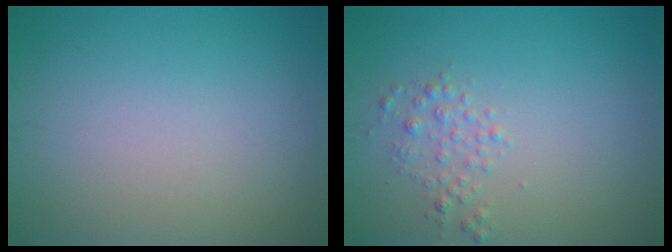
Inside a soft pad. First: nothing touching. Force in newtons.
{"total": 1.5, "press": 1.5, "slide": 0.0}